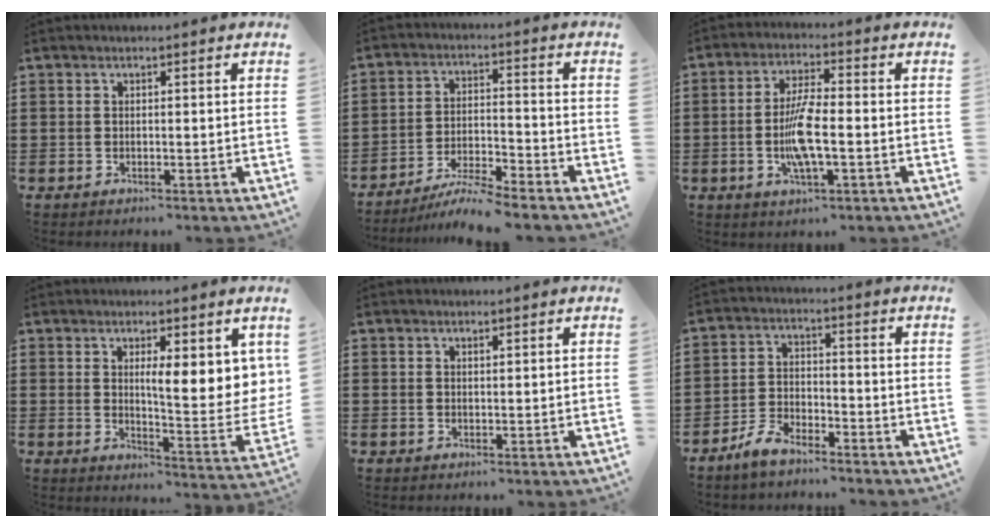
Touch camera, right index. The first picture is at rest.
{"total": 5.7, "force": [-5.4, -0.2, 1.9], "torque": [-0.048, -0.008, -0.108]}
{"total": 7.3, "force": [-1.4, 1.7, 7.0], "torque": [-0.147, -0.008, -0.032]}
{"total": 7.1, "force": [3.1, 1.8, 6.2], "torque": [-0.085, -0.030, 0.043]}
{"total": 0.6, "force": [0.4, 0.3, 0.3], "torque": [-0.006, 0.001, 0.009]}
{"total": 4.2, "force": [-3.7, 1.2, 1.6], "torque": [-0.051, 0.007, -0.080]}